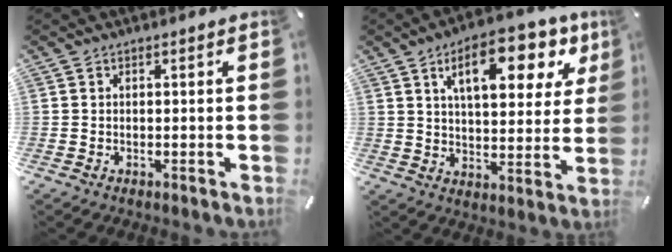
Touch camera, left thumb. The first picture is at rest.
{"total": 15.4, "force": [7.9, 7.4, 10.9], "torque": [-0.155, -0.027, 0.125]}